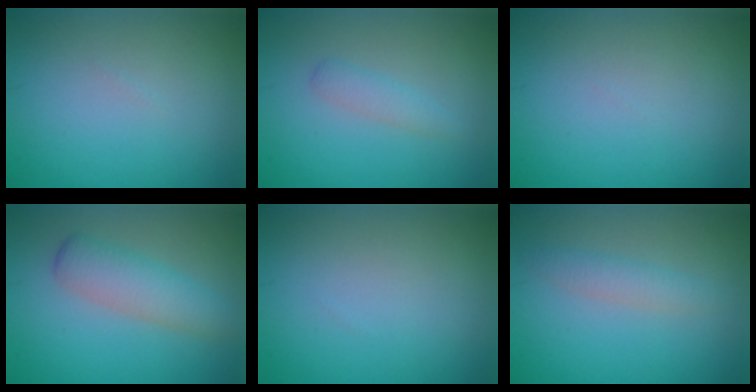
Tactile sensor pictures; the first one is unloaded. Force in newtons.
{"total": 1.4, "press": 1.4, "slide": 0.0}
{"total": 0.0}
{"total": 3.7, "press": 3.7, "slide": 0.1}
{"total": 0.0}
{"total": 1.9, "press": 1.9, "slide": 0.0}